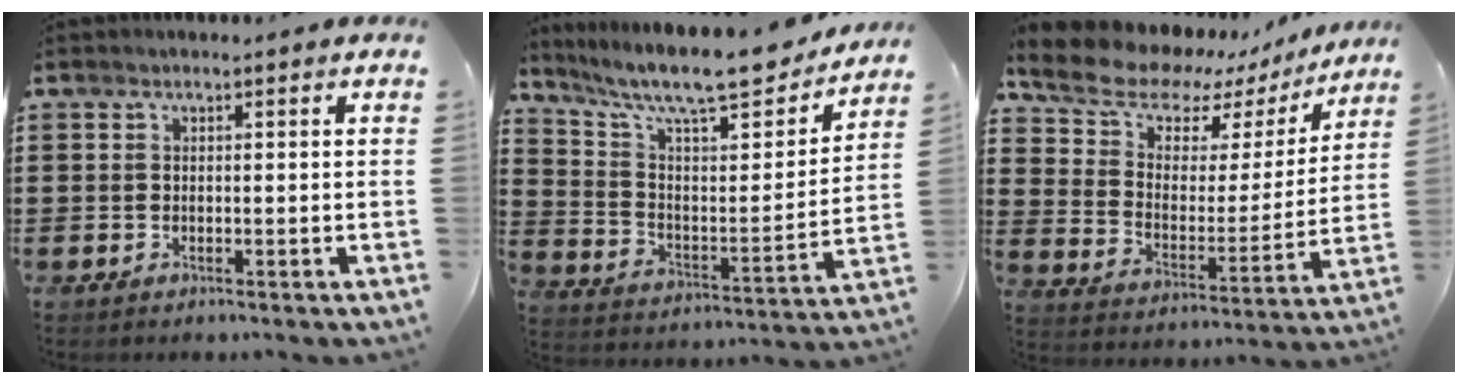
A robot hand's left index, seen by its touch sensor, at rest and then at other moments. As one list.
[{"total": 11.5, "force": [9.9, 1.7, 5.7], "torque": [-0.126, -0.072, 0.164]}, {"total": 9.0, "force": [7.6, 4.2, 2.2], "torque": [-0.083, -0.051, 0.131]}]